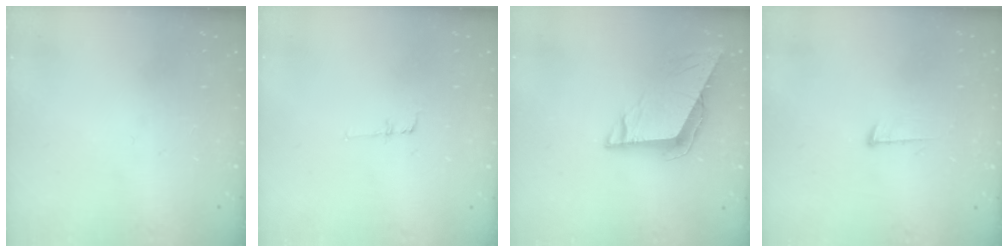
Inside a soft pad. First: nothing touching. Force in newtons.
{"total": 6.6, "press": 6.2, "slide": 2.3}
{"total": 9.2, "press": 8.9, "slide": 2.2}
{"total": 6.1, "press": 6.1, "slide": 0.6}